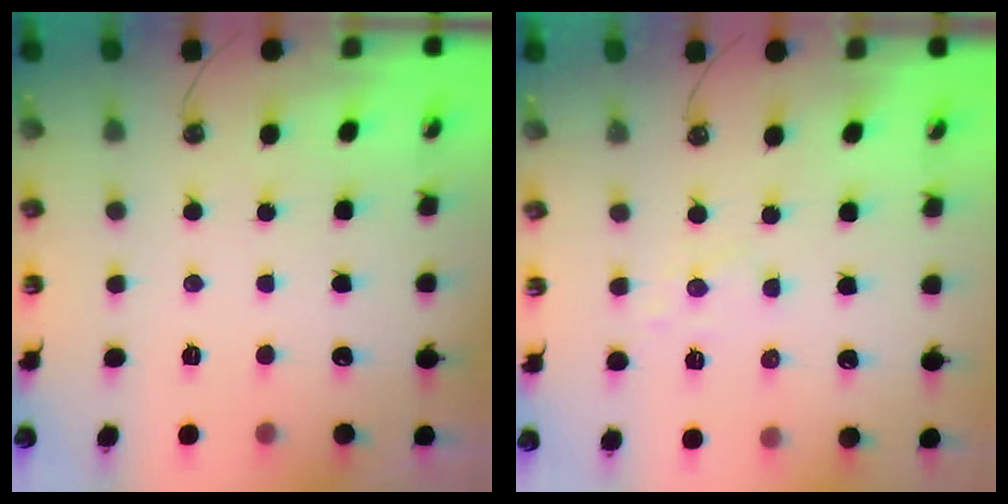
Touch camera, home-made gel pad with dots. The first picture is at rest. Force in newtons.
{"total": 5.3, "press": 5.3, "slide": 0.6}